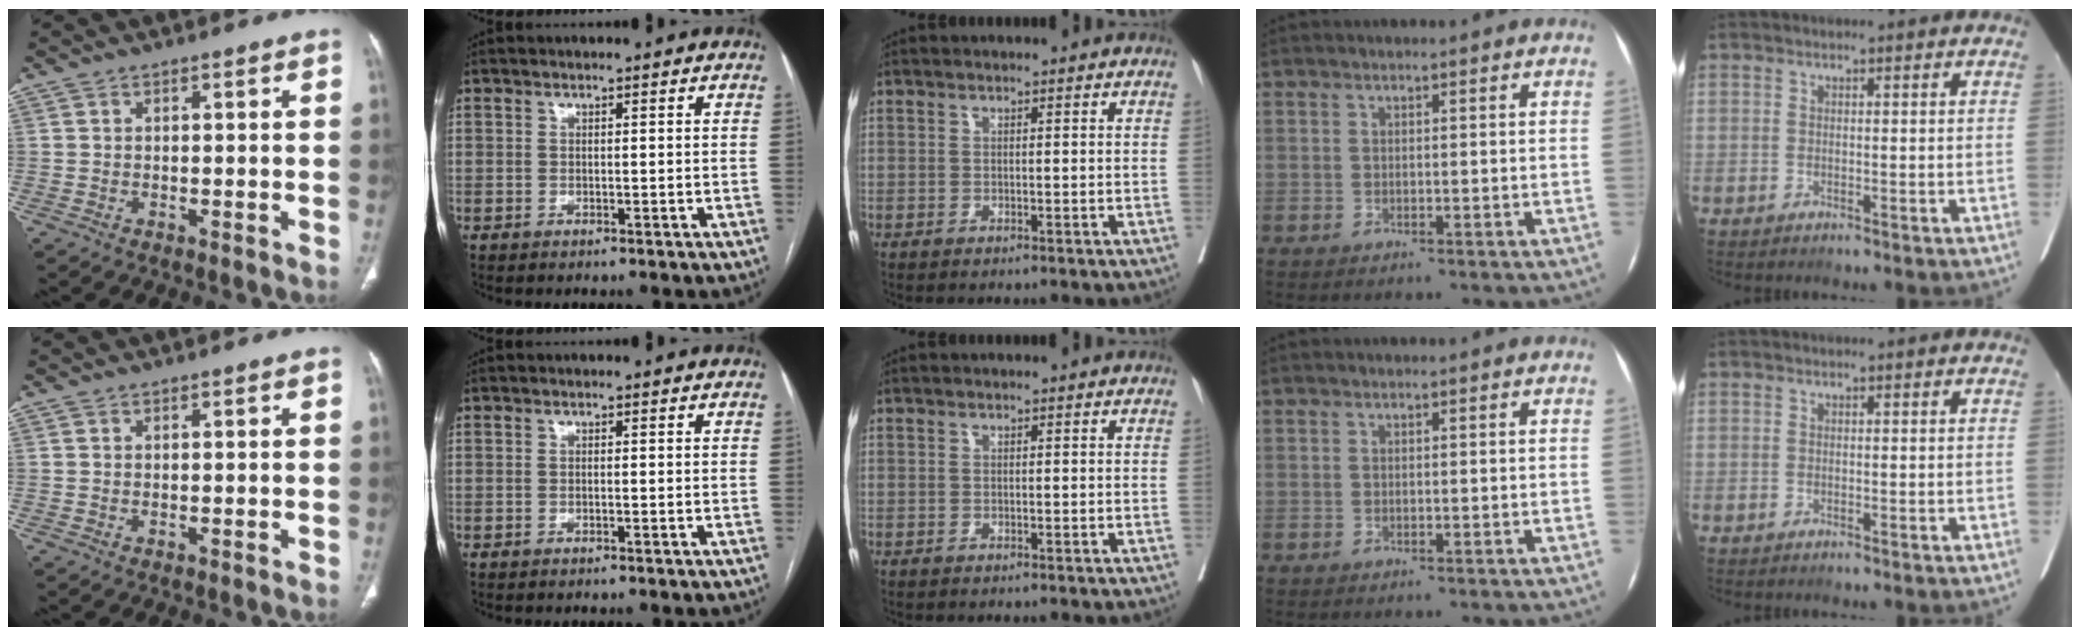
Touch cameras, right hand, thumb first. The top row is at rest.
{}